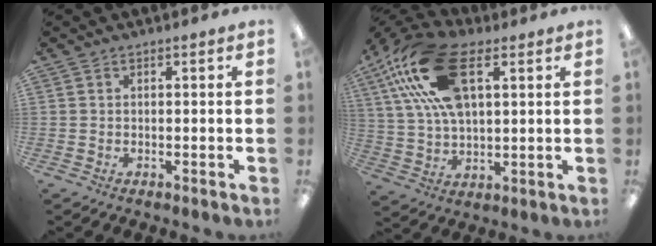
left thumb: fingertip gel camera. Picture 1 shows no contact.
{"total": 21.8, "force": [9.6, 11.3, 16.0], "torque": [-0.325, -0.018, 0.165]}